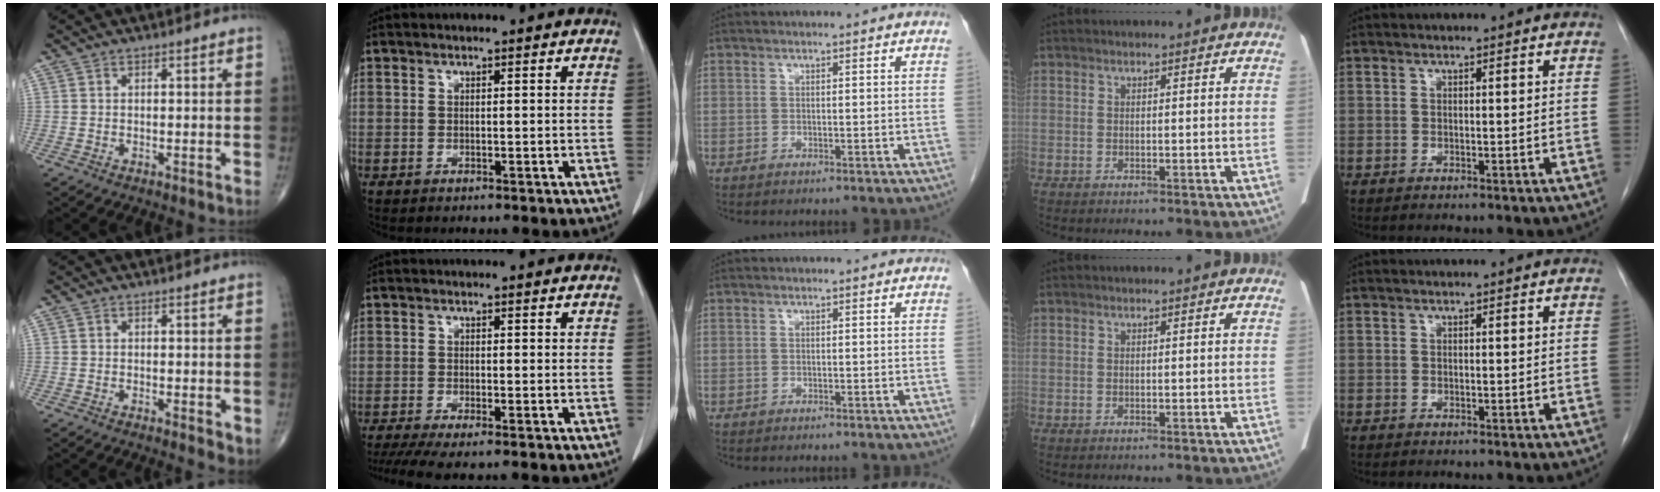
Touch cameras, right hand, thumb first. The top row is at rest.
{"thumb": {"total": 2.5, "force": [0.1, 1.1, 2.3], "torque": [-0.030, -0.010, 0.000]}, "index": {"total": 4.5, "force": [-3.0, 0.6, 3.3], "torque": [-0.057, -0.010, -0.053]}}